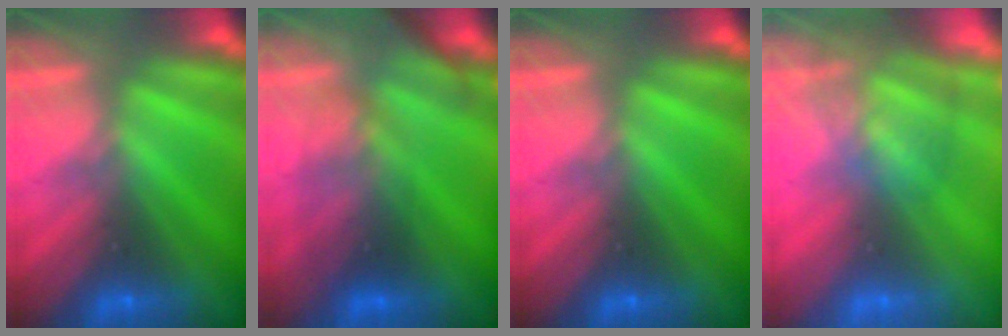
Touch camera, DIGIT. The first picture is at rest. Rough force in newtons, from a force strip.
{"total": 2.8}
{"total": 0.0}
{"total": 3.7}